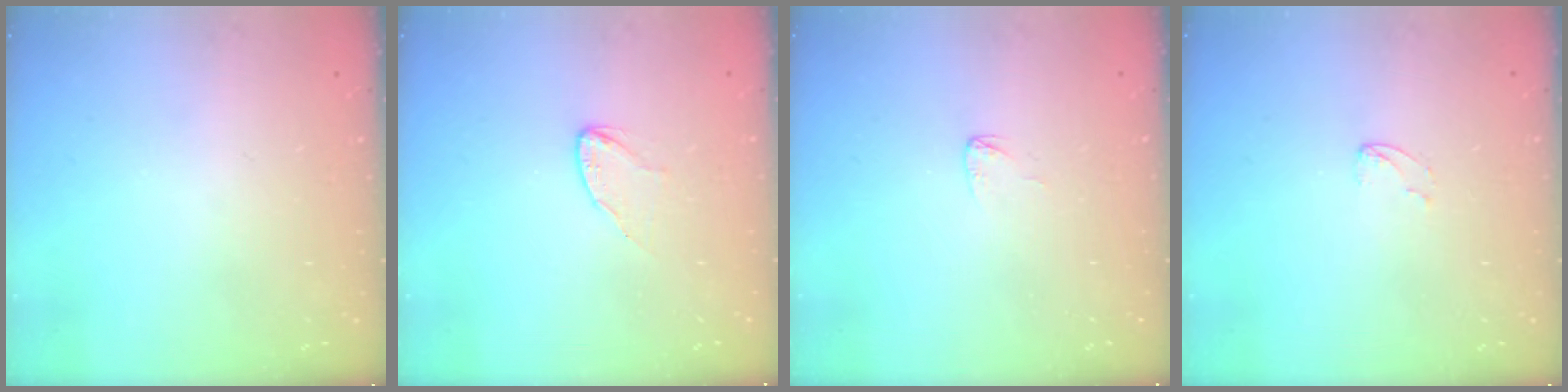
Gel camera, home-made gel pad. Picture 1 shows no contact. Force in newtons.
{"total": 3.8, "press": 3.7, "slide": 0.4}
{"total": 2.9, "press": 2.9, "slide": 0.2}
{"total": 2.8, "press": 2.8, "slide": 0.3}